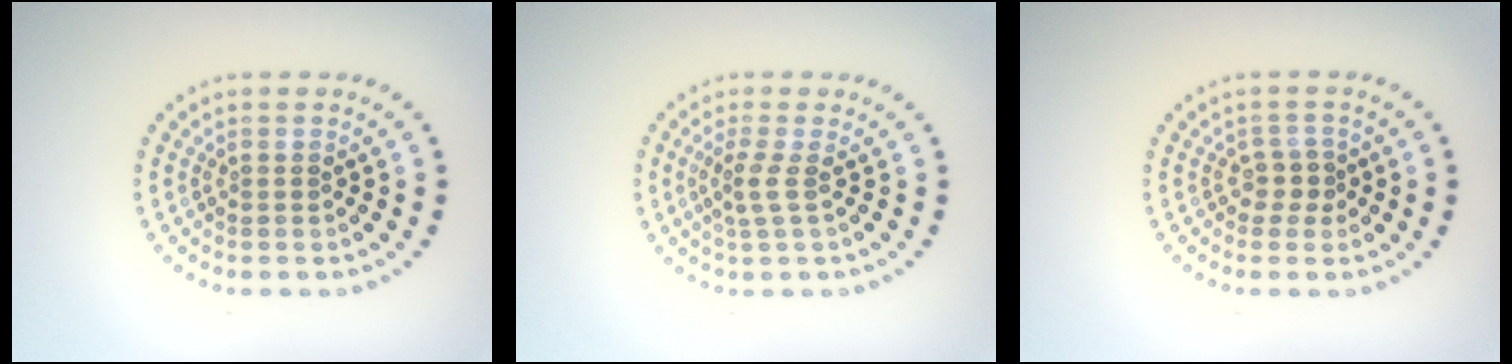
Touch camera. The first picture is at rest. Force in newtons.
{"total": 1.8, "press": 1.4, "slide": 1.2}
{"total": 1.7, "press": 1.3, "slide": 1.0}